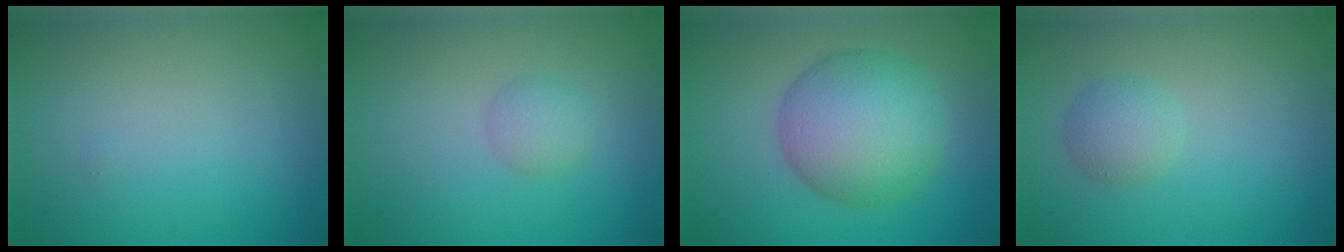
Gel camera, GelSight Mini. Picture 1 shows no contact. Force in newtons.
{"total": 1.5, "press": 1.5, "slide": 0.0}
{"total": 8.5, "press": 8.5, "slide": 0.2}
{"total": 2.2, "press": 2.2, "slide": 0.2}